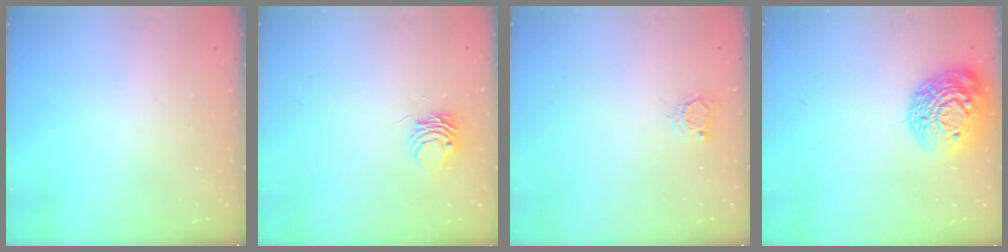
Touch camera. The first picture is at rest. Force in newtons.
{"total": 4.9, "press": 4.9, "slide": 0.3}
{"total": 3.6, "press": 3.5, "slide": 0.4}
{"total": 18.0, "press": 18.0, "slide": 0.9}